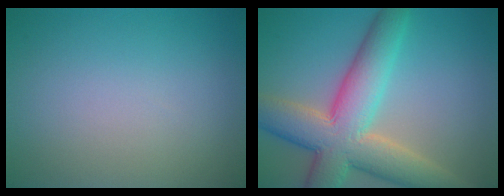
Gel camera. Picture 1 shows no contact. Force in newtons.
{"total": 9.7, "press": 9.7, "slide": 0.7}